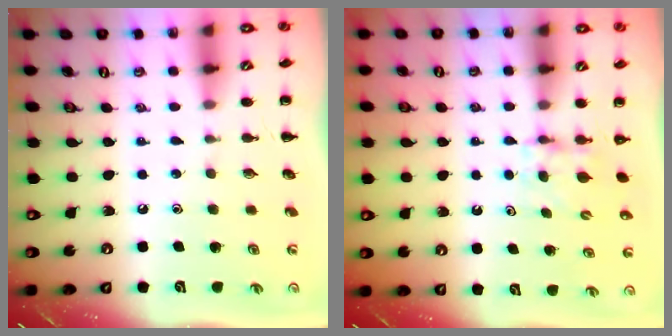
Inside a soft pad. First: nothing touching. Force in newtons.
{"total": 3.7, "press": 3.6, "slide": 0.7}